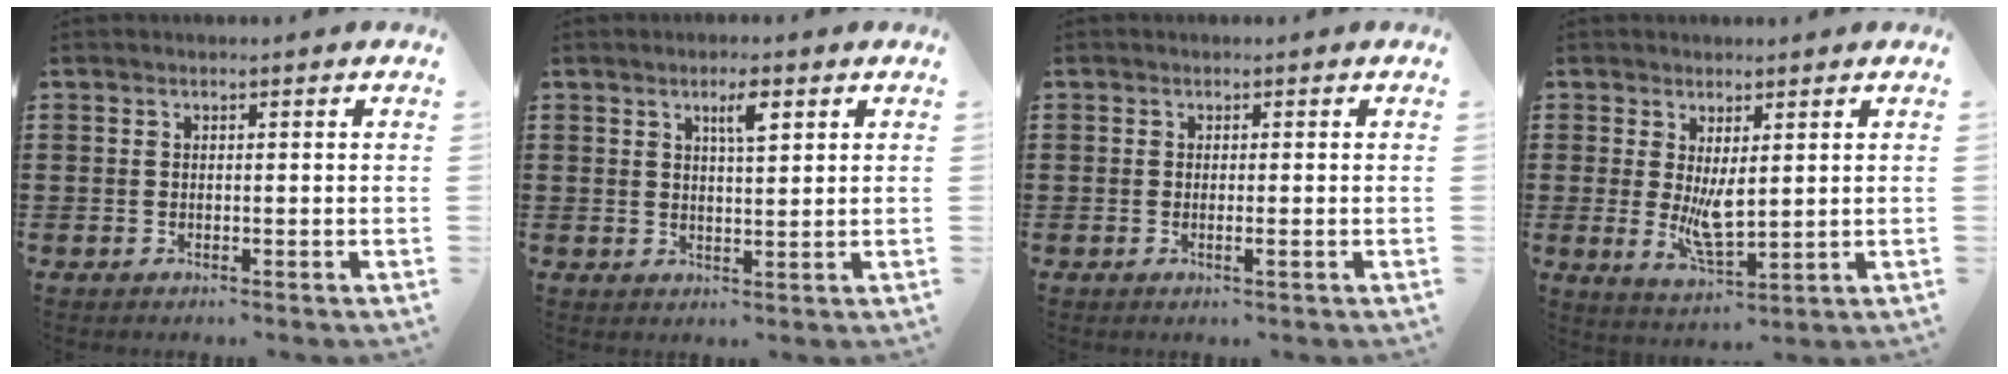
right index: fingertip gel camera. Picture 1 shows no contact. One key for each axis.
{"total": 3.3, "fx": 1.6, "fy": 0.5, "fz": 2.8, "tx": -0.051, "ty": 0.001, "tz": 0.024}
{"total": 0.9, "fx": -0.4, "fy": -0.1, "fz": 0.8, "tx": -0.012, "ty": -0.005, "tz": -0.007}
{"total": 5.1, "fx": 0.7, "fy": 1.8, "fz": 4.7, "tx": -0.078, "ty": -0.012, "tz": 0.011}